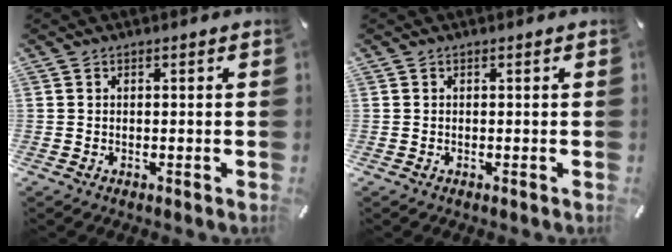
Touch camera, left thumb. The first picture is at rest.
{"total": 0.0}